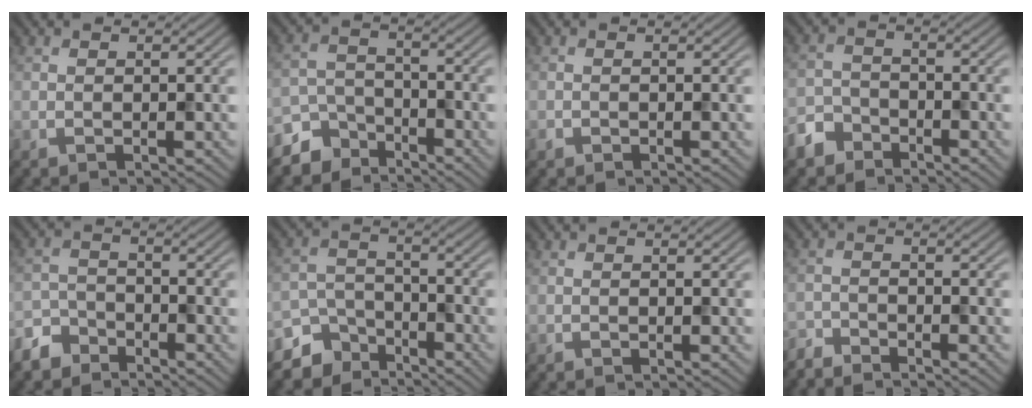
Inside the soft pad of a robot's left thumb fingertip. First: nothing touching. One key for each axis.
{"total": 7.0, "fx": -5.7, "fy": 3.9, "fz": 1.6, "tx": -0.040, "ty": -0.009, "tz": -0.116}
{"total": 0.6, "fx": -0.4, "fy": 0.4, "fz": 0.1, "tx": -0.003, "ty": -0.003, "tz": -0.009}
{"total": 4.6, "fx": -3.6, "fy": 2.6, "fz": 1.1, "tx": -0.028, "ty": -0.003, "tz": -0.084}
{"total": 5.1, "fx": -4.2, "fy": 2.6, "fz": 1.2, "tx": -0.030, "ty": -0.003, "tz": -0.098}
{"total": 7.7, "fx": -6.0, "fy": 4.4, "fz": 1.8, "tx": -0.045, "ty": -0.013, "tz": -0.115}
{"total": 0.0}
{"total": 2.8, "fx": -2.7, "fy": 0.4, "fz": 0.3, "tx": -0.008, "ty": -0.008, "tz": -0.064}